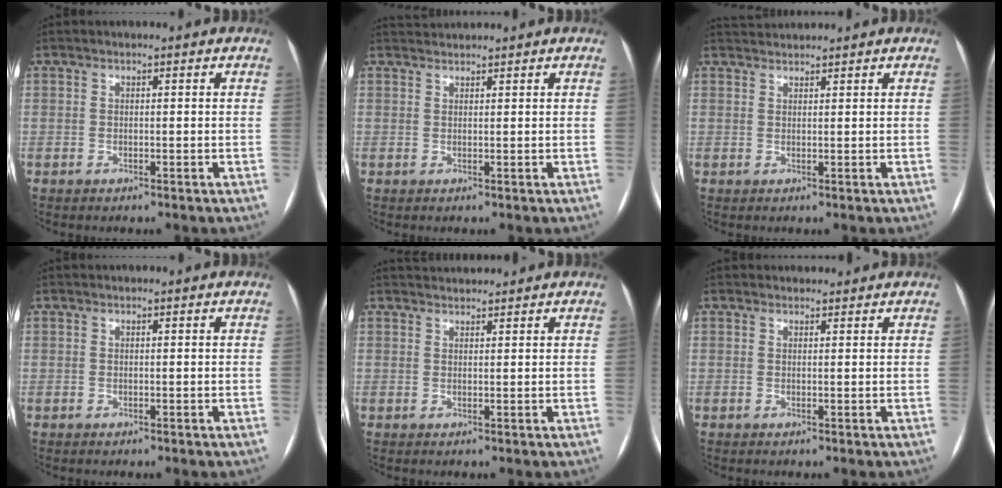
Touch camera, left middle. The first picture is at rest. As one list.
[{"total": 1.8, "force": [1.7, -0.3, -0.2], "torque": [-0.001, 0.016, 0.041]}, {"total": 2.5, "force": [2.4, -0.2, -0.1], "torque": [-0.003, 0.022, 0.050]}, {"total": 0.0}, {"total": 2.4, "force": [2.4, 0.0, 0.0], "torque": [-0.004, 0.022, 0.046]}, {"total": 1.6, "force": [1.5, 0.5, 0.0], "torque": [-0.004, 0.013, 0.022]}]